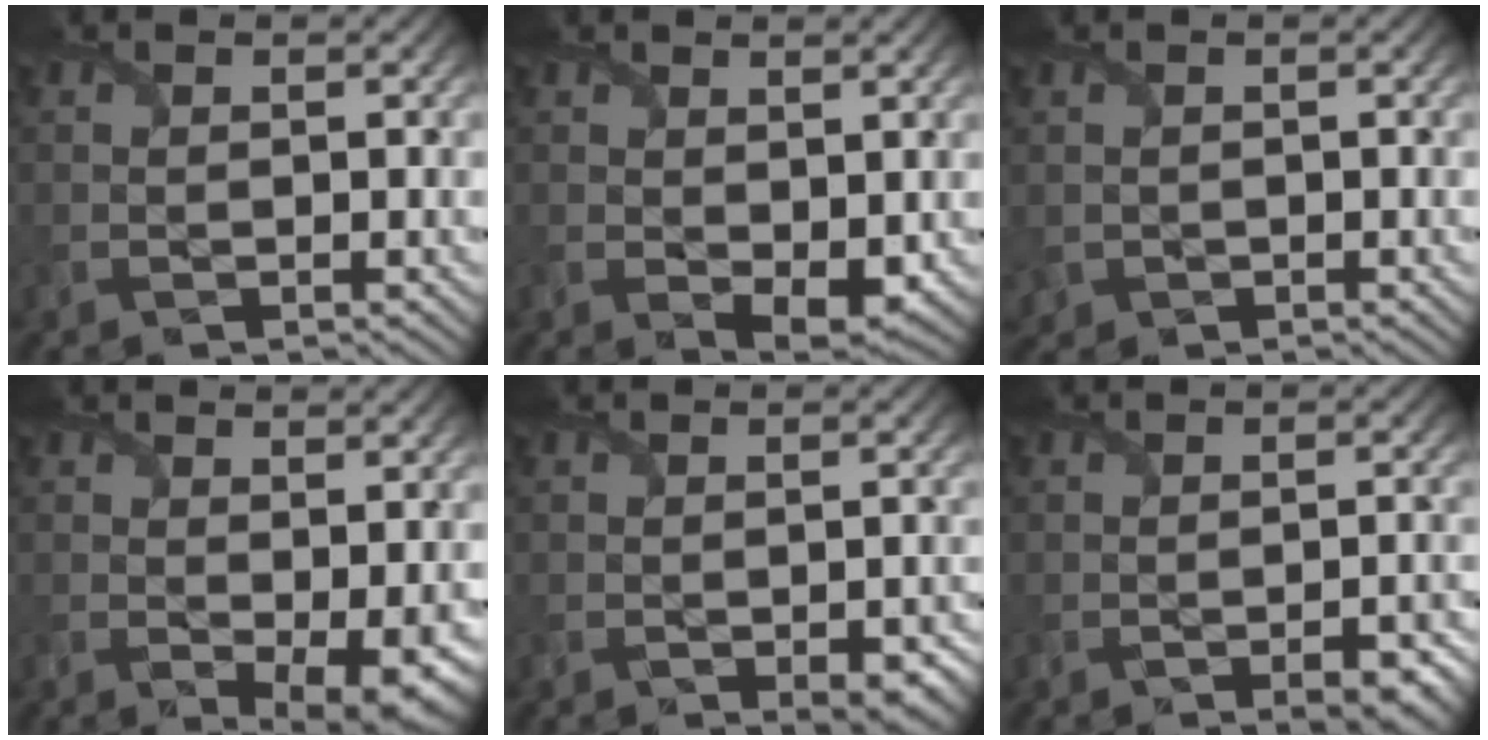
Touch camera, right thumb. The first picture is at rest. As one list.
[{"total": 3.5, "force": [0.4, 2.0, 2.8], "torque": [-0.051, -0.016, 0.013]}, {"total": 1.2, "force": [-0.2, 1.1, 0.5], "torque": [-0.019, -0.009, 0.000]}, {"total": 4.5, "force": [-0.4, 1.9, 4.1], "torque": [-0.066, -0.016, 0.002]}, {"total": 3.7, "force": [-1.9, 1.7, 2.7], "torque": [-0.036, -0.010, -0.020]}, {"total": 3.9, "force": [-2.2, 1.5, 2.9], "torque": [-0.040, -0.006, -0.022]}]